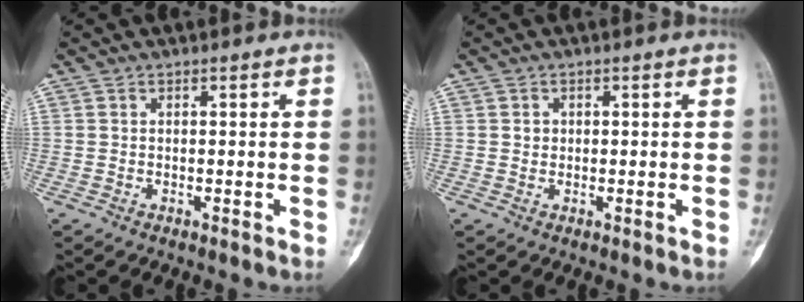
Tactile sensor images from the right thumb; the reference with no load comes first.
{"total": 1.1, "force": [0.2, 1.0, 0.3], "torque": [-0.001, 0.003, 0.003]}